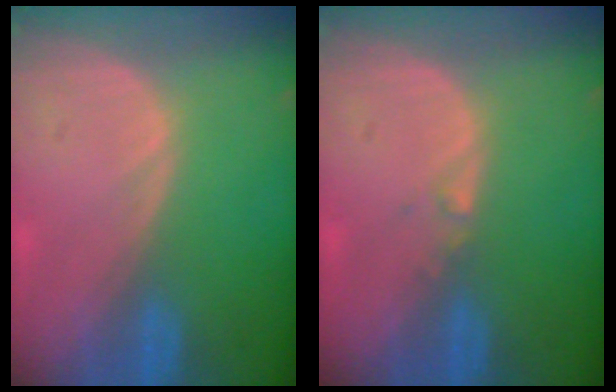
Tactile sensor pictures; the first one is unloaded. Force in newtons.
{"total": 0.7, "press": 0.6, "slide": 0.4}